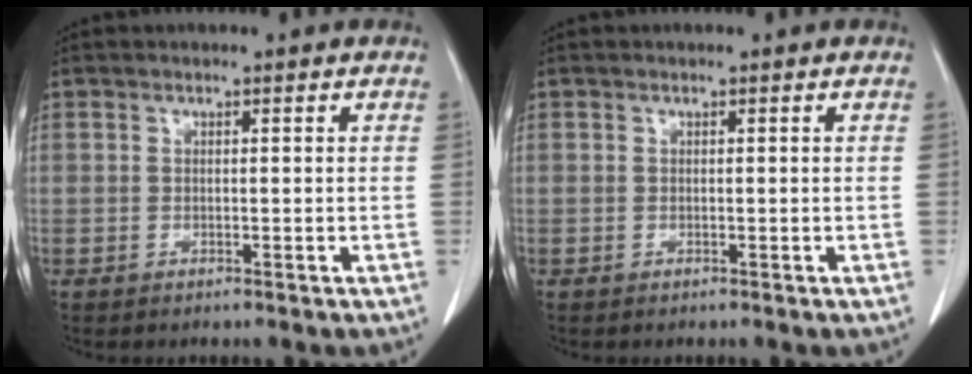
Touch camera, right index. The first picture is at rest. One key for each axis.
{"total": 0.0}